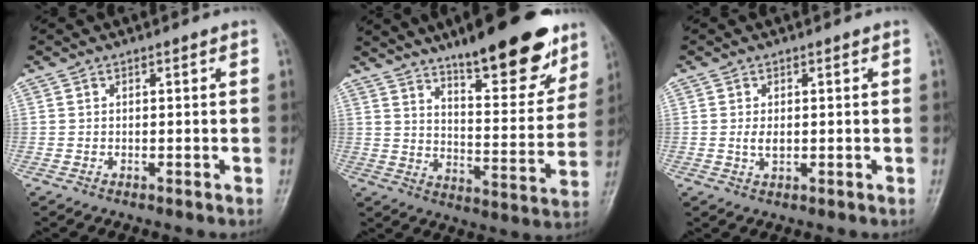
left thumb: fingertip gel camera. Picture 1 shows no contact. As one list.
[{"total": 20.4, "force": [13.8, 5.9, 13.8], "torque": [-0.147, -0.067, 0.208]}, {"total": 2.0, "force": [0.1, 1.2, 1.6], "torque": [-0.028, -0.004, 0.004]}]